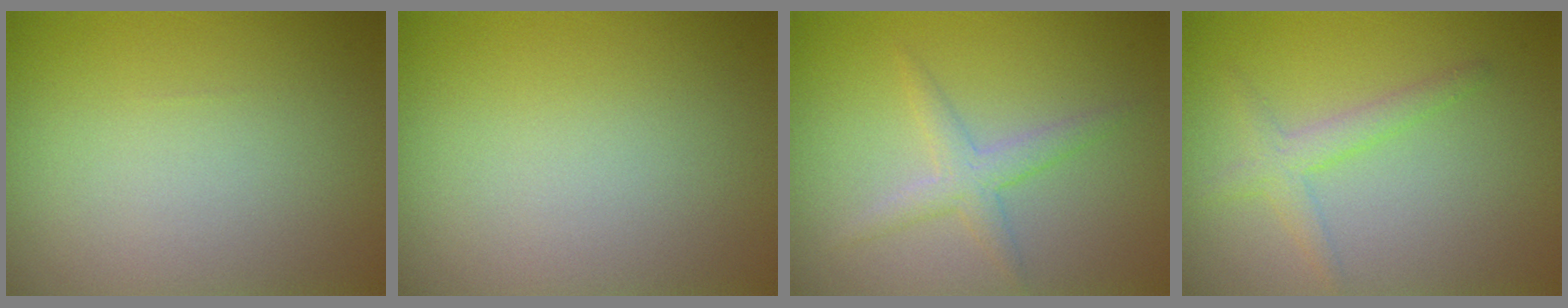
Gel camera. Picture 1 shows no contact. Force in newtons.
{"total": 0.0}
{"total": 2.2, "press": 2.2, "slide": 0.0}
{"total": 2.0, "press": 2.0, "slide": 0.1}